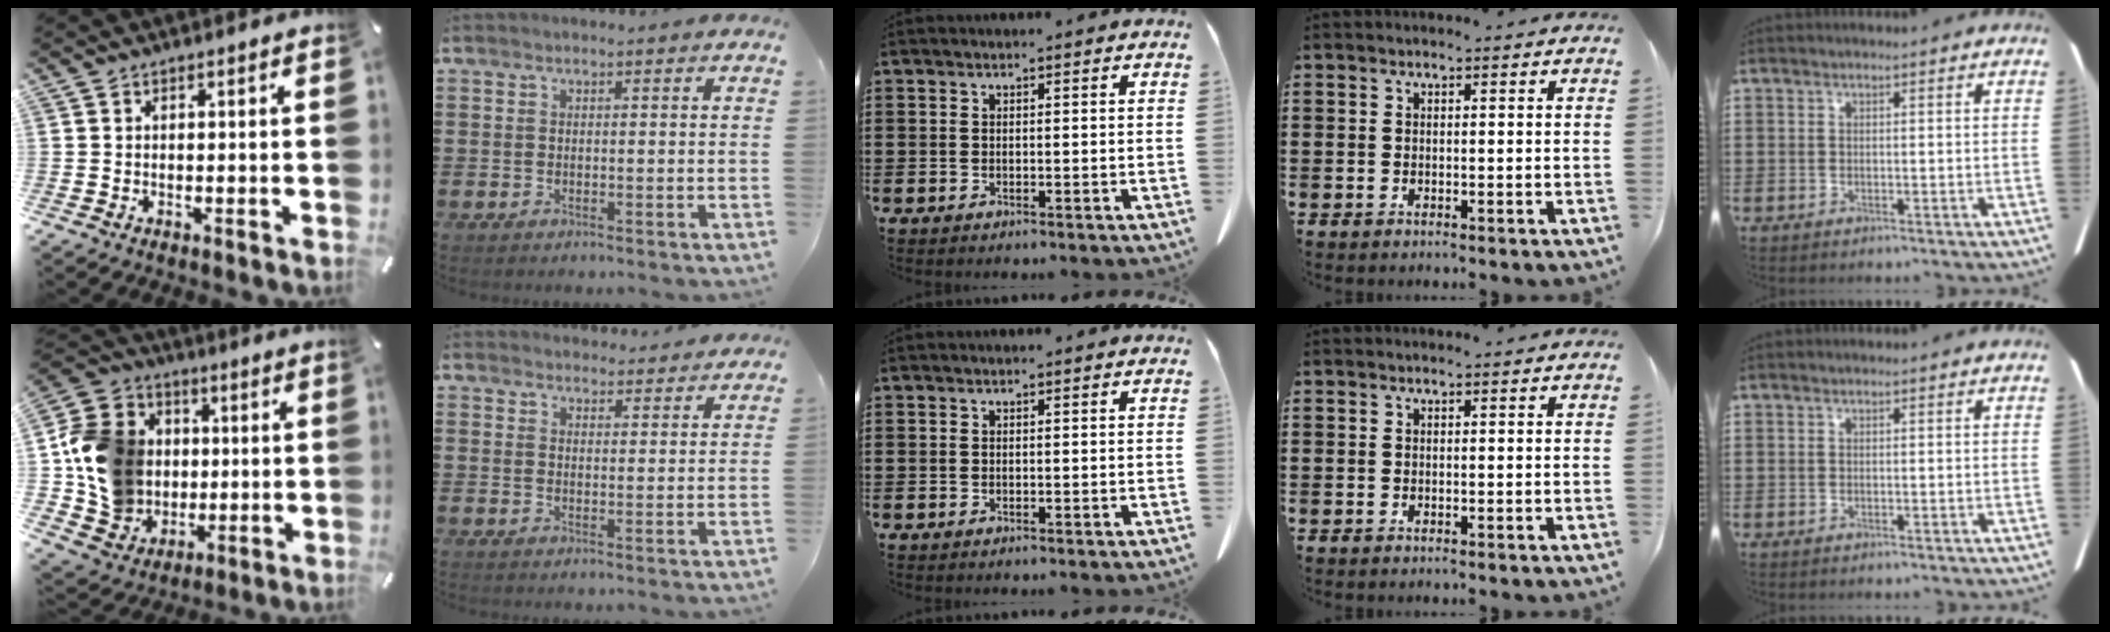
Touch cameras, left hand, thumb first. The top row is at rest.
{"thumb": {"total": 15.3, "force": [0.2, 14.0, 6.3], "torque": [-0.129, 0.011, 0.013]}, "index": {"total": 3.3, "force": [3.3, 0.6, 0.0], "torque": [-0.011, -0.010, 0.062]}}